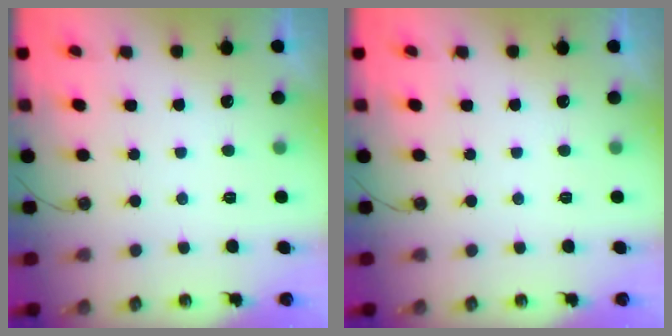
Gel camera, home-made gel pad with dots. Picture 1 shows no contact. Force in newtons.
{"total": 0.0}